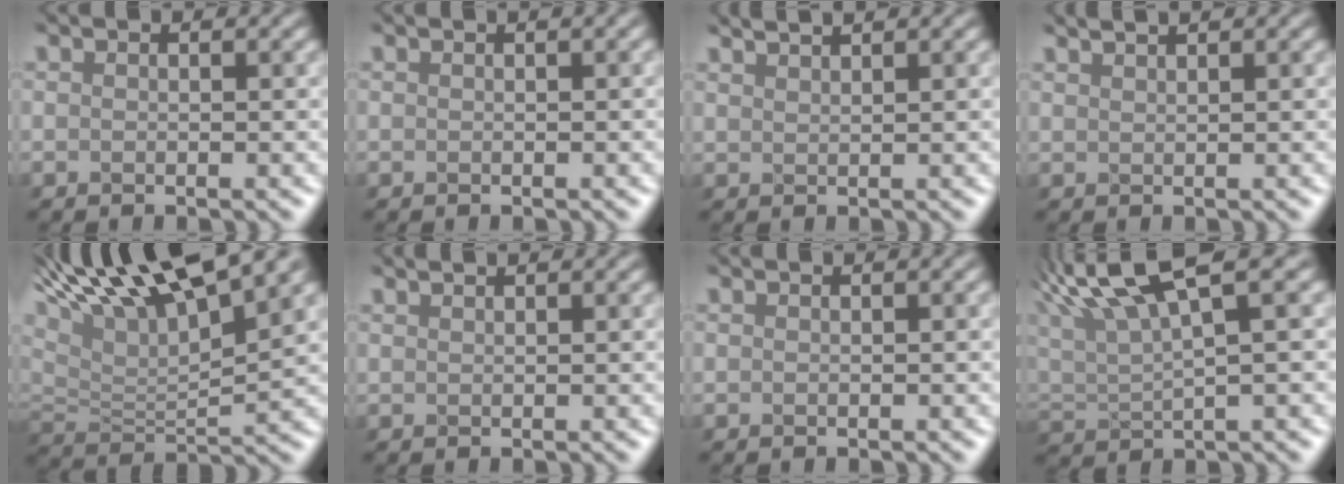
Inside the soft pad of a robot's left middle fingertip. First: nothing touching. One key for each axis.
{"total": 2.1, "fx": 0.9, "fy": 1.0, "fz": 1.6, "tx": -0.010, "ty": 0.025, "tz": 0.005}
{"total": 1.7, "fx": 1.5, "fy": 0.1, "fz": 0.6, "tx": 0.005, "ty": 0.018, "tz": 0.021}
{"total": 1.9, "fx": 1.6, "fy": 0.4, "fz": 1.0, "tx": 0.002, "ty": 0.022, "tz": 0.014}
{"total": 13.6, "fx": 8.1, "fy": 4.6, "fz": 10.0, "tx": -0.229, "ty": 0.043, "tz": 0.161}
{"total": 1.6, "fx": 1.2, "fy": 0.6, "fz": 0.9, "tx": -0.001, "ty": 0.019, "tz": 0.005}
{"total": 0.8, "fx": 0.3, "fy": 0.4, "fz": 0.6, "tx": -0.006, "ty": 0.009, "tz": -0.002}
{"total": 6.1, "fx": 3.3, "fy": 1.1, "fz": 5.0, "tx": -0.110, "ty": 0.027, "tz": 0.080}